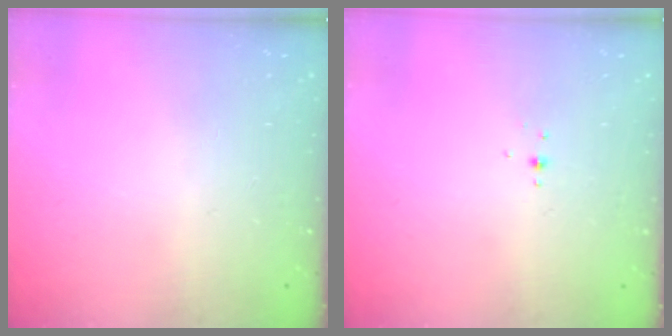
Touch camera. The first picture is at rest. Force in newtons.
{"total": 3.0, "press": 2.9, "slide": 0.8}